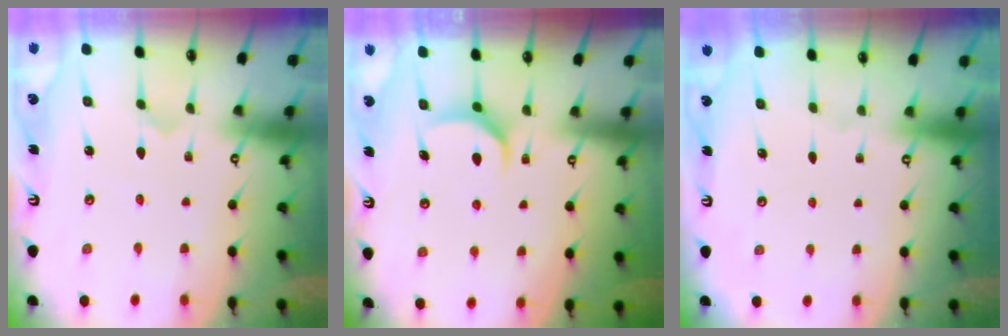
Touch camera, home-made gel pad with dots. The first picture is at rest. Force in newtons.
{"total": 6.6, "press": 6.6, "slide": 0.4}
{"total": 0.0}